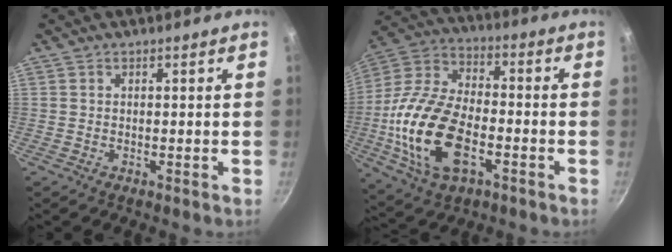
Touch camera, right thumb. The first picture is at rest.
{"total": 20.9, "force": [-5.4, 11.7, 16.5], "torque": [-0.322, 0.028, -0.106]}